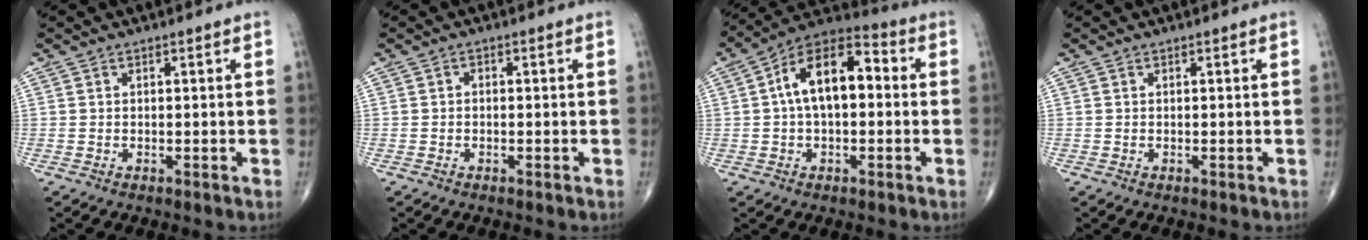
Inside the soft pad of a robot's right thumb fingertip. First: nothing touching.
{"total": 0.9, "force": [-0.2, 0.7, 0.5], "torque": [-0.005, 0.004, -0.007]}
{"total": 14.1, "force": [1.3, 7.7, 11.7], "torque": [-0.185, 0.041, 0.009]}
{"total": 0.0}